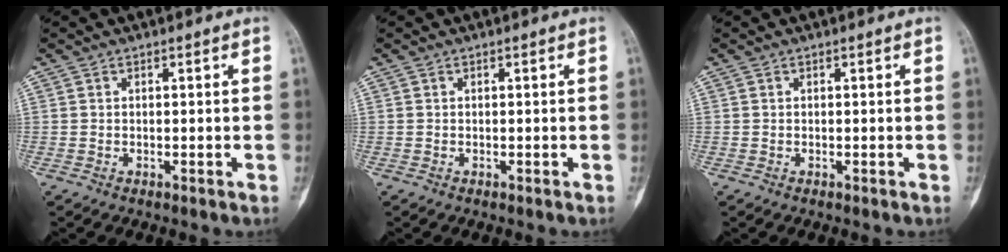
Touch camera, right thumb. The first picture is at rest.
{"total": 0.0}
{"total": 0.0}